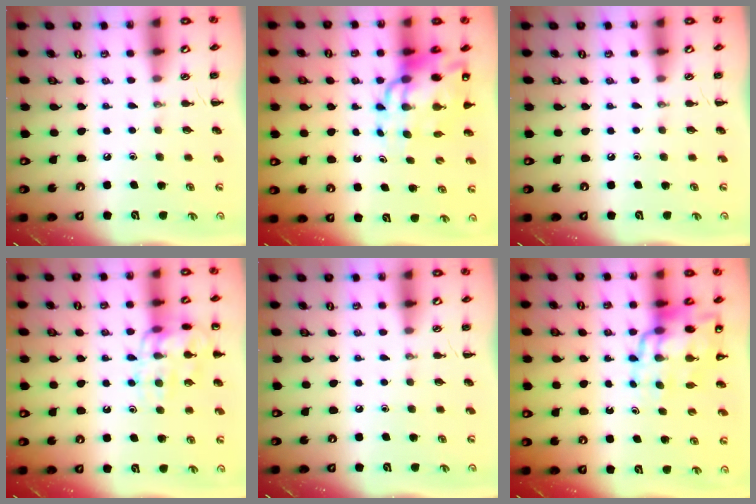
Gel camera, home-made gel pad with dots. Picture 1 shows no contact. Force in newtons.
{"total": 14.2, "press": 13.6, "slide": 4.1}
{"total": 0.0}
{"total": 14.2, "press": 14.2, "slide": 0.2}
{"total": 0.0}
{"total": 14.4, "press": 13.8, "slide": 3.9}